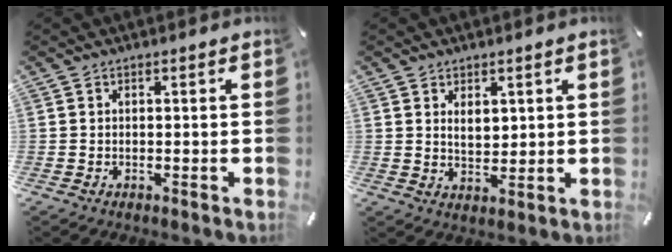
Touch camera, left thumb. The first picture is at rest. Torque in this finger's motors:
{"motor_torque": [0.90, 1.01, 0.24, -0.64, 0.00]}